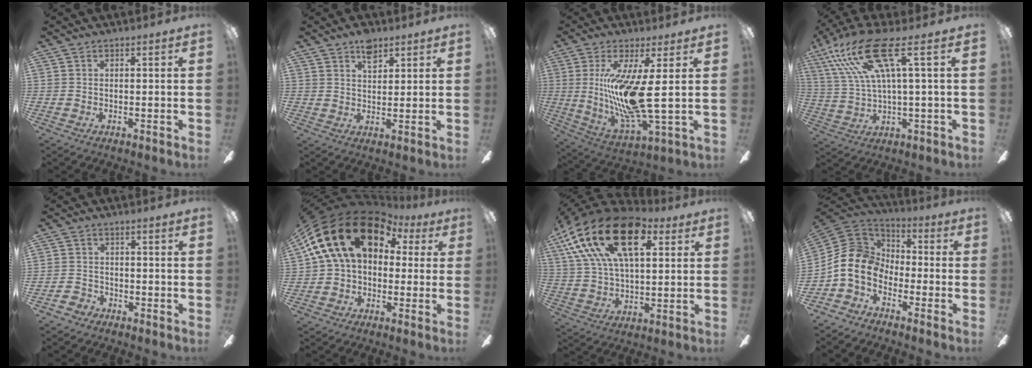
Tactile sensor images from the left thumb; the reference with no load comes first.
{"total": 5.5, "force": [3.6, 2.9, 2.9], "torque": [-0.032, -0.014, 0.060]}
{"total": 15.5, "force": [2.3, 2.7, 15.1], "torque": [-0.317, -0.026, 0.031]}
{"total": 17.6, "force": [7.5, 4.2, 15.3], "torque": [-0.306, -0.017, 0.119]}
{"total": 3.3, "force": [-2.6, 2.0, 0.5], "torque": [-0.012, 0.013, -0.051]}
{"total": 18.9, "force": [6.6, 12.6, 12.4], "torque": [-0.236, -0.011, 0.120]}
{"total": 24.5, "force": [12.0, 12.4, 17.5], "torque": [-0.346, -0.041, 0.201]}
{"total": 11.5, "force": [-3.2, 9.1, 6.3], "torque": [-0.161, 0.024, -0.062]}